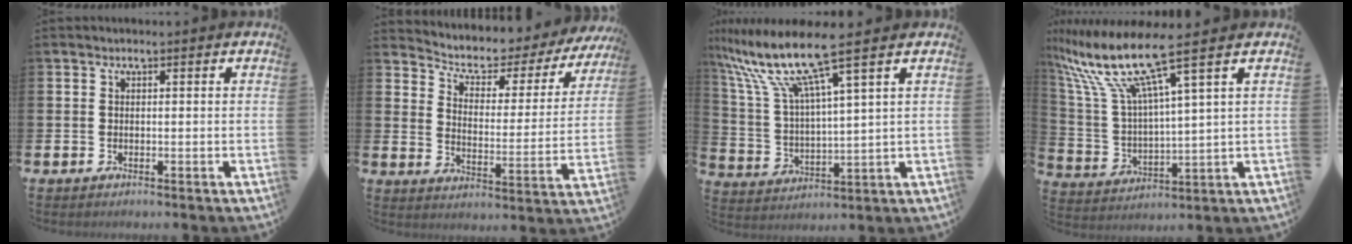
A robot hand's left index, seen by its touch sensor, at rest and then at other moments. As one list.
[{"total": 4.8, "force": [4.1, 2.1, 1.2], "torque": [-0.053, -0.036, 0.062]}, {"total": 11.1, "force": [8.2, 0.8, 7.3], "torque": [-0.175, -0.040, 0.135]}, {"total": 11.1, "force": [7.9, 1.0, 7.8], "torque": [-0.190, -0.046, 0.126]}]